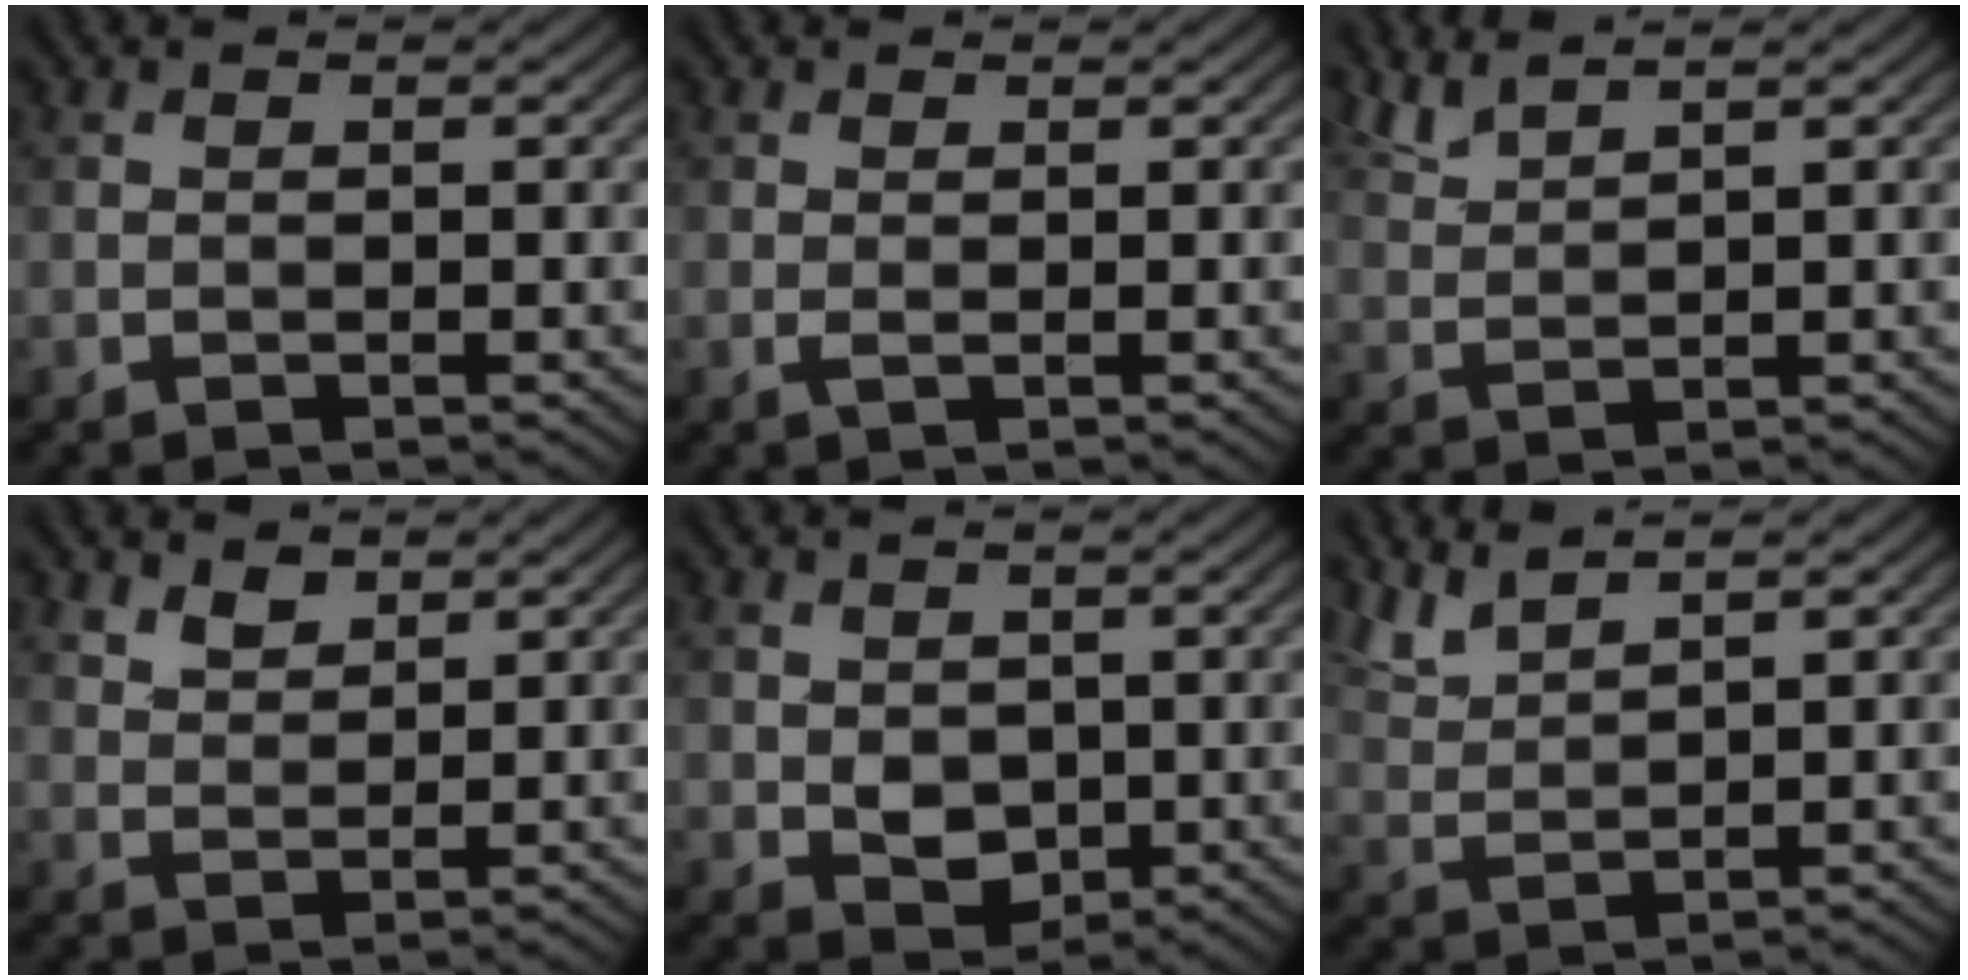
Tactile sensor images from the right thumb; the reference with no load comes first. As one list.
[{"total": 0.8, "force": [0.3, 0.1, 0.7], "torque": [-0.019, 0.001, 0.006]}, {"total": 3.7, "force": [3.1, 0.5, 2.0], "torque": [-0.040, 0.011, 0.068]}, {"total": 2.9, "force": [2.3, 1.2, 1.2], "torque": [-0.029, -0.002, 0.054]}, {"total": 3.6, "force": [0.4, 2.9, 2.1], "torque": [-0.052, -0.009, 0.014]}, {"total": 4.6, "force": [3.9, 0.7, 2.3], "torque": [-0.058, 0.008, 0.086]}]